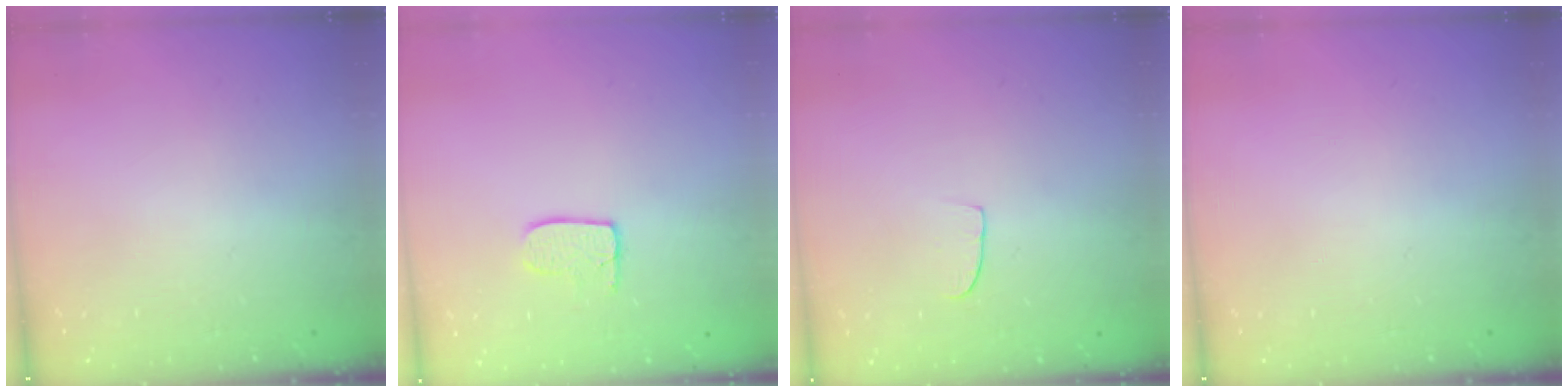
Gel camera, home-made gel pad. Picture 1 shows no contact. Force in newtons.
{"total": 5.9, "press": 5.9, "slide": 0.4}
{"total": 5.2, "press": 5.2, "slide": 0.3}
{"total": 0.0}